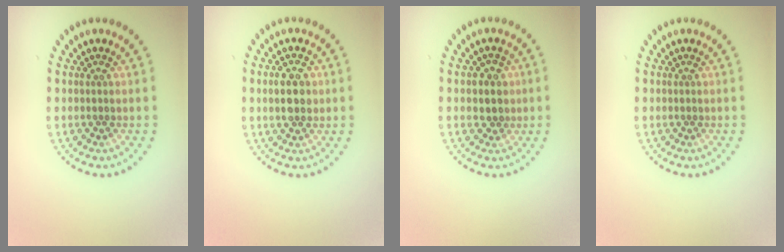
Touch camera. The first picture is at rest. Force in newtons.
{"total": 3.4, "press": 3.4, "slide": 0.2}
{"total": 2.1, "press": 2.0, "slide": 0.9}
{"total": 0.0}